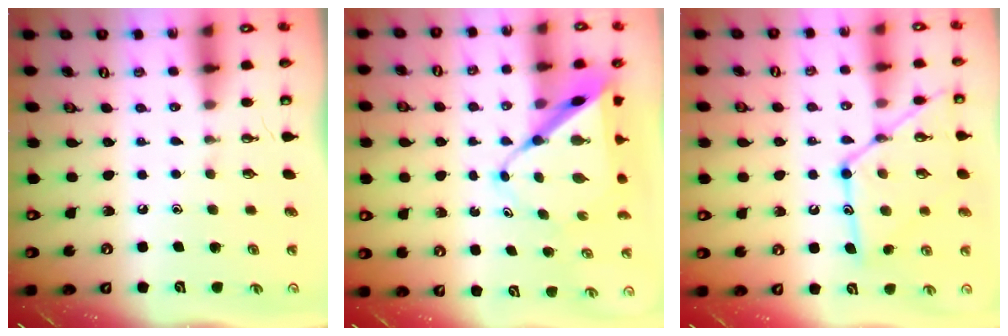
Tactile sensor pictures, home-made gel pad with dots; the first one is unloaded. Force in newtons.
{"total": 10.1, "press": 10.0, "slide": 0.9}
{"total": 17.5, "press": 17.4, "slide": 1.5}